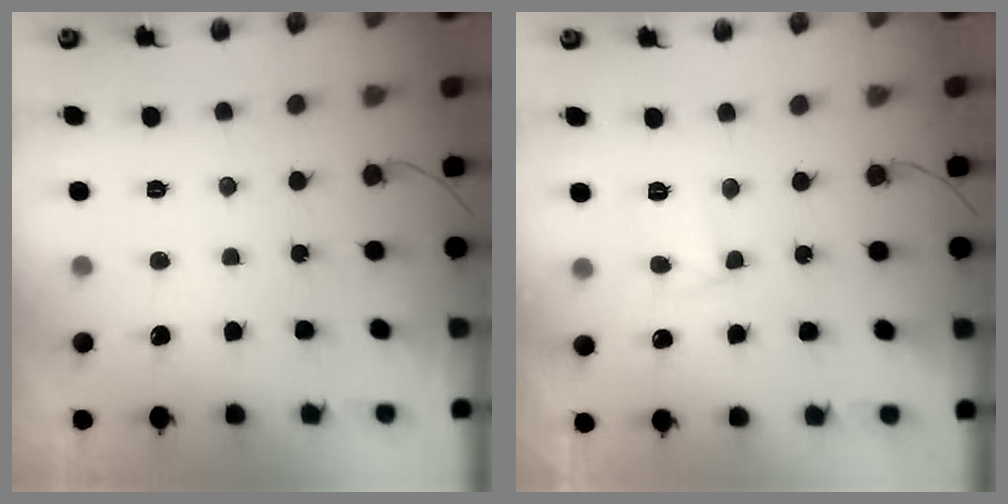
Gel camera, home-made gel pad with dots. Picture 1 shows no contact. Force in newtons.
{"total": 7.7, "press": 7.7, "slide": 0.6}